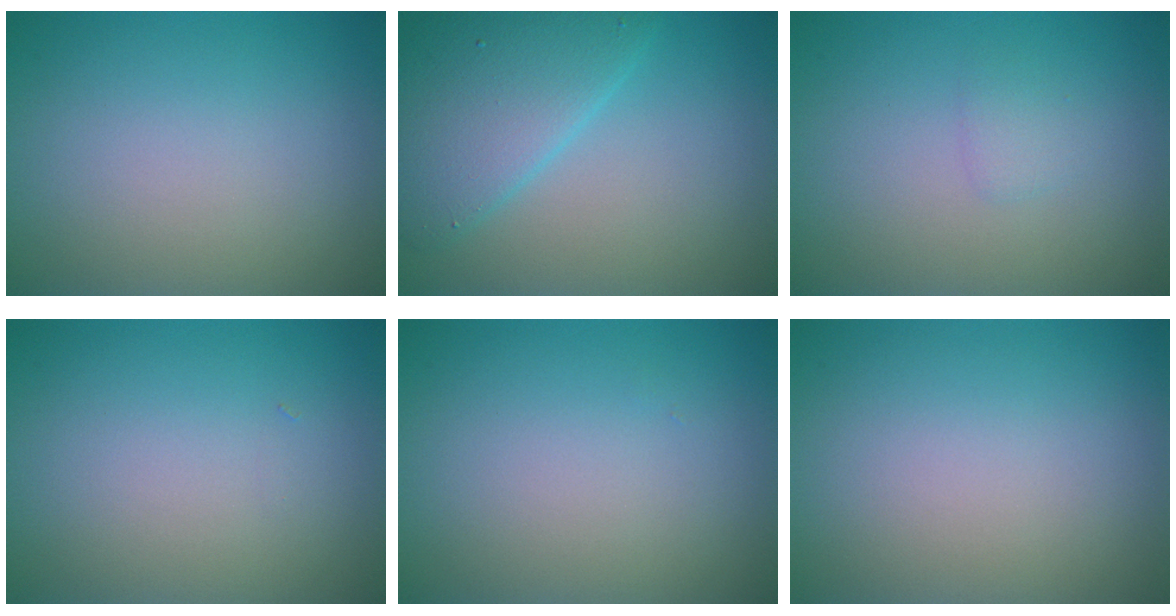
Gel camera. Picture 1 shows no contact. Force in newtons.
{"total": 5.5, "press": 5.5, "slide": 0.3}
{"total": 0.9, "press": 0.9, "slide": 0.1}
{"total": 0.0}
{"total": 0.0}
{"total": 0.0}